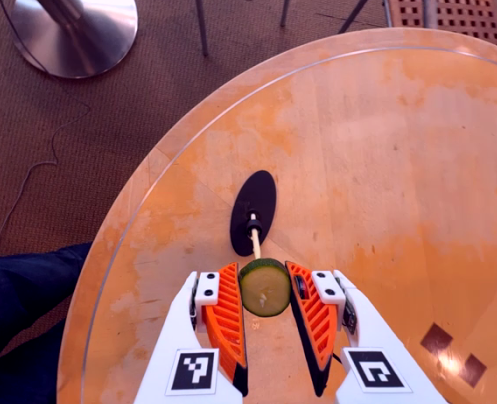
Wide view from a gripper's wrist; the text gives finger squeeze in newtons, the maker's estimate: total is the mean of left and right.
{"total": 8.2, "left": 8.0, "right": 8.5}